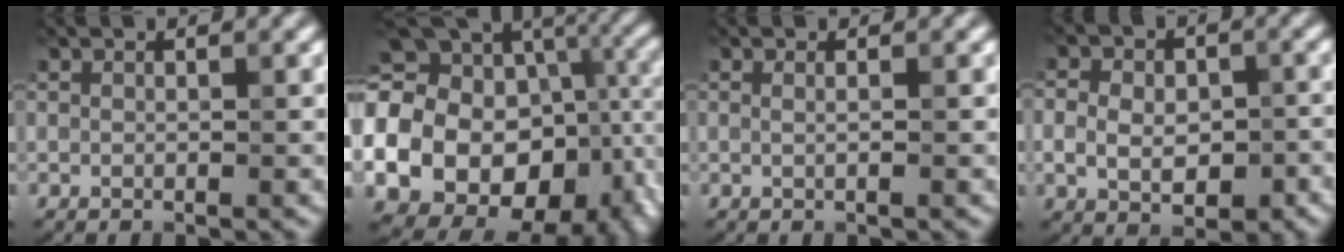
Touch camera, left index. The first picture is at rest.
{"total": 24.8, "force": [-6.1, 20.7, 12.2], "torque": [-0.225, -0.026, -0.121]}
{"total": 1.2, "force": [0.3, 0.6, 1.0], "torque": [-0.005, -0.009, -0.007]}
{"total": 6.3, "force": [-0.8, 4.6, 4.2], "torque": [-0.040, 0.002, -0.020]}